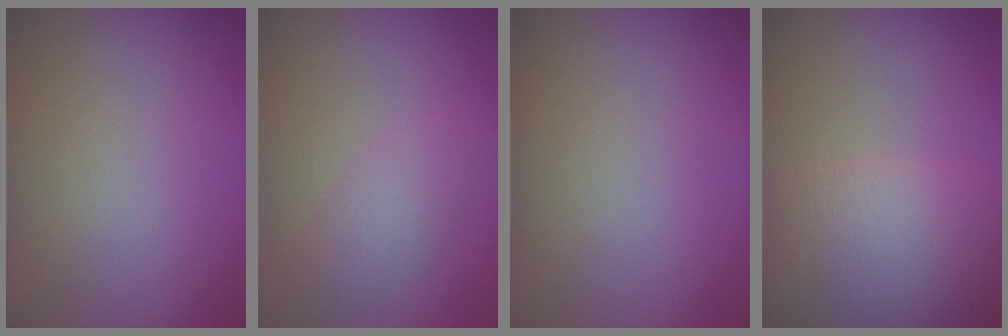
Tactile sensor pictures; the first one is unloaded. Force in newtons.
{"total": 2.7, "press": 2.7, "slide": 0.1}
{"total": 0.0}
{"total": 9.6, "press": 9.6, "slide": 0.5}